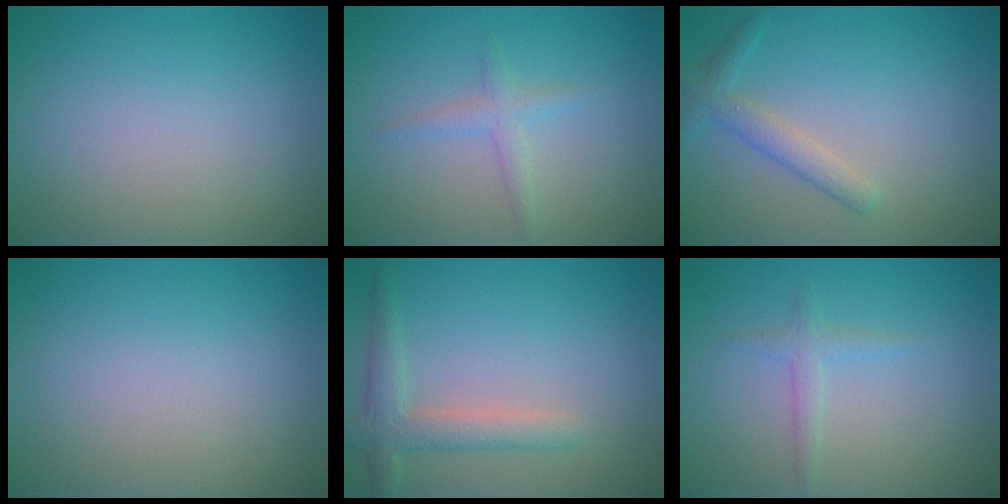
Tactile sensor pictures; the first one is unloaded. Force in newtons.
{"total": 1.6, "press": 1.6, "slide": 0.1}
{"total": 2.2, "press": 2.2, "slide": 0.1}
{"total": 0.0}
{"total": 3.0, "press": 3.0, "slide": 0.2}
{"total": 1.4, "press": 1.4, "slide": 0.1}